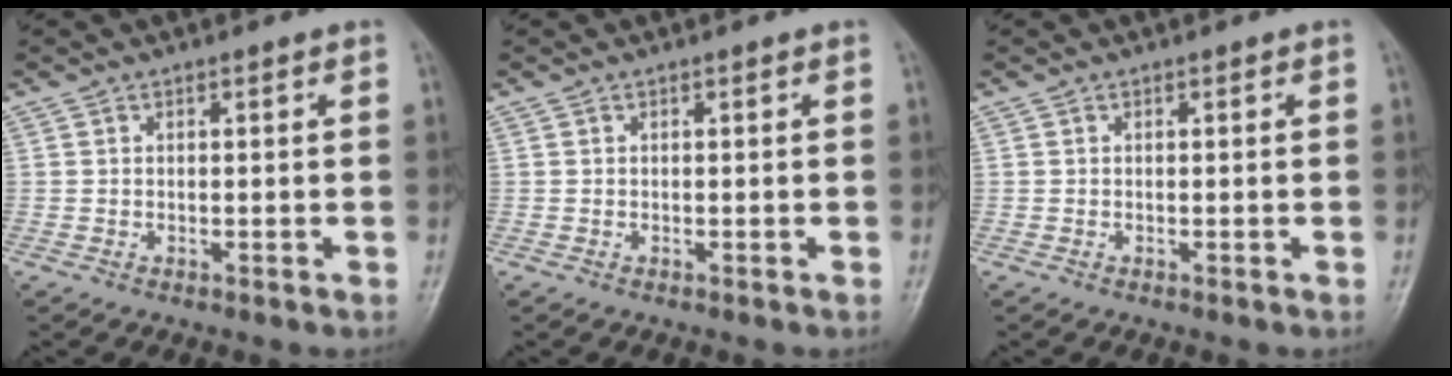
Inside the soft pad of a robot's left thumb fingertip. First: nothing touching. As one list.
[{"total": 0.0}, {"total": 0.0}]